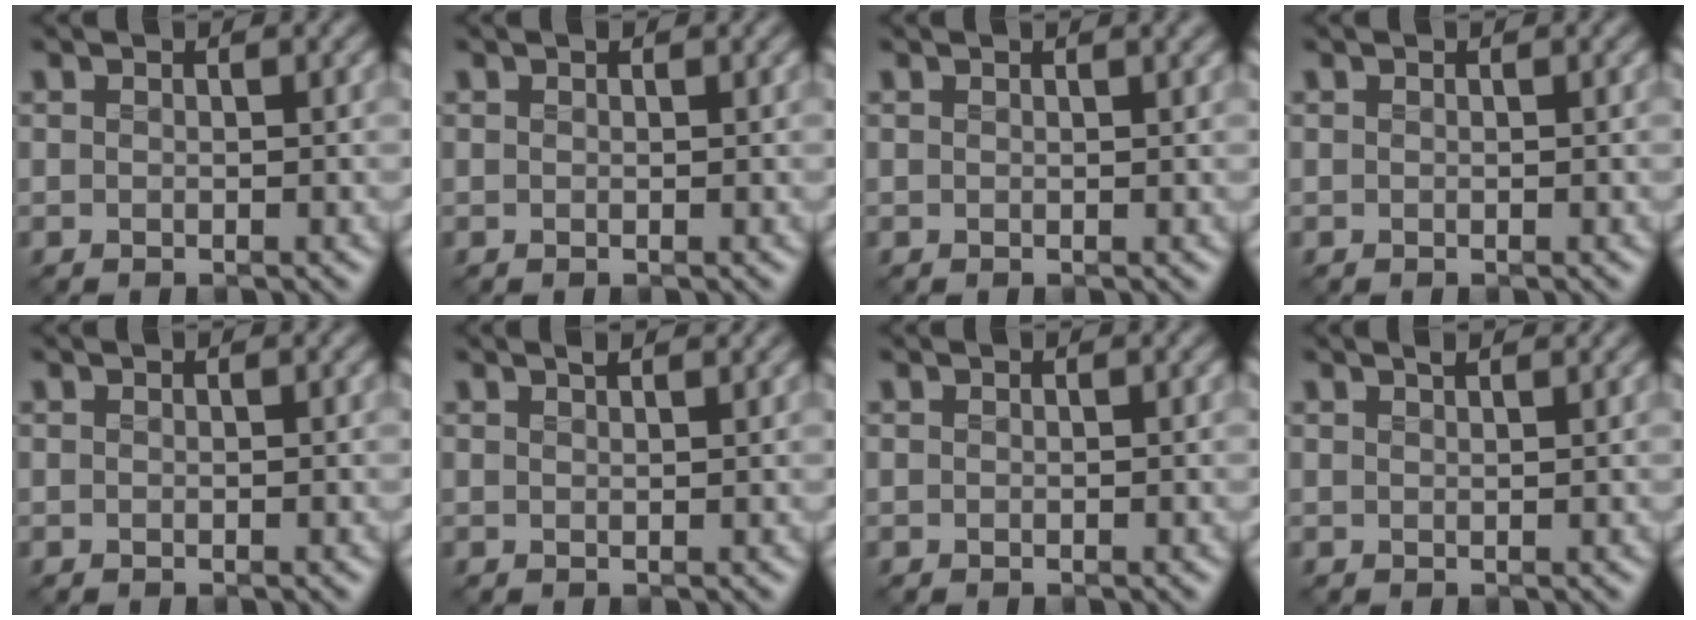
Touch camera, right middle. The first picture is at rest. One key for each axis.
{"total": 0.0}
{"total": 1.5, "fx": 1.0, "fy": 0.5, "fz": 0.9, "tx": -0.012, "ty": -0.002, "tz": 0.013}
{"total": 0.0}
{"total": 0.0}
{"total": 1.5, "fx": 1.2, "fy": 0.5, "fz": 0.9, "tx": -0.008, "ty": 0.001, "tz": 0.008}
{"total": 0.0}
{"total": 1.4, "fx": 1.1, "fy": 0.4, "fz": 0.8, "tx": -0.009, "ty": 0.000, "tz": 0.009}